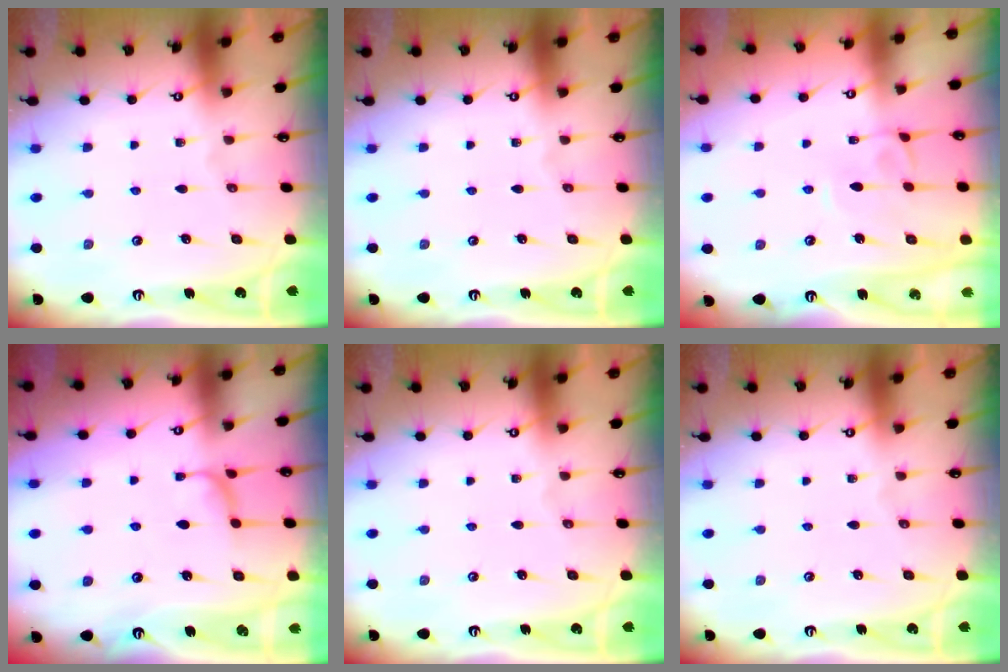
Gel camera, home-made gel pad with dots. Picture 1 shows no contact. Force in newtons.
{"total": 0.0}
{"total": 2.1, "press": 2.1, "slide": 0.3}
{"total": 0.9, "press": 0.4, "slide": 0.8}
{"total": 0.0}
{"total": 0.0}